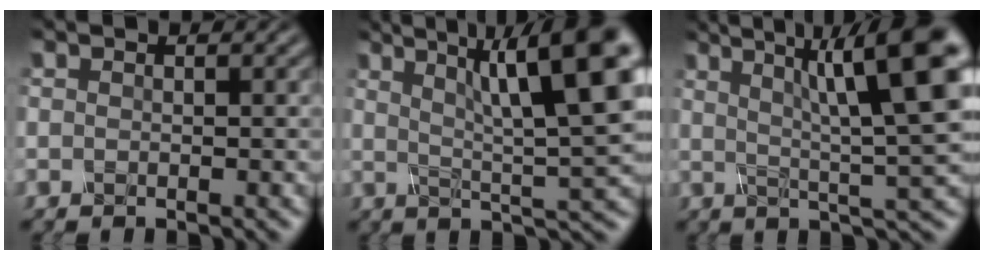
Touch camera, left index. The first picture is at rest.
{"total": 10.8, "force": [3.7, 1.6, 10.0], "torque": [-0.135, 0.021, 0.064]}
{"total": 10.5, "force": [3.2, 1.4, 9.9], "torque": [-0.127, 0.024, 0.053]}